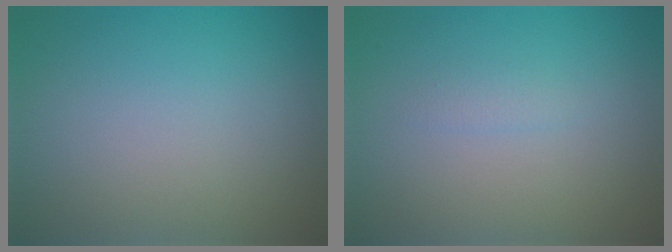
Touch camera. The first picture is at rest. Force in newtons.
{"total": 0.7, "press": 0.7, "slide": 0.0}